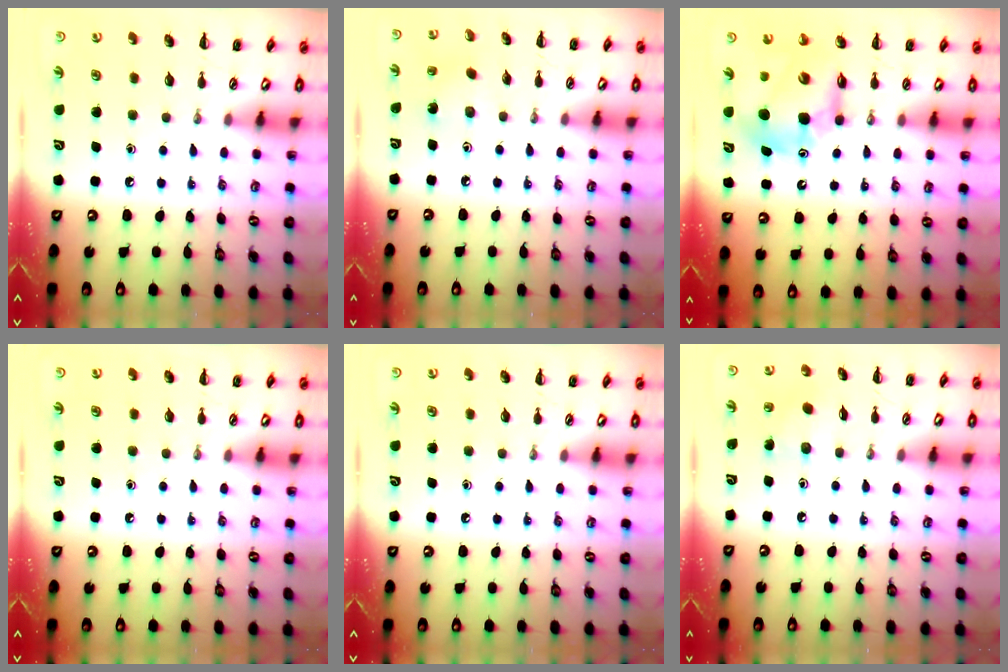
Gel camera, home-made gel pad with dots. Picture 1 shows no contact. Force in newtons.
{"total": 1.5, "press": 1.4, "slide": 0.6}
{"total": 10.2, "press": 9.8, "slide": 2.9}
{"total": 0.0}
{"total": 0.0}
{"total": 3.8, "press": 3.7, "slide": 1.0}